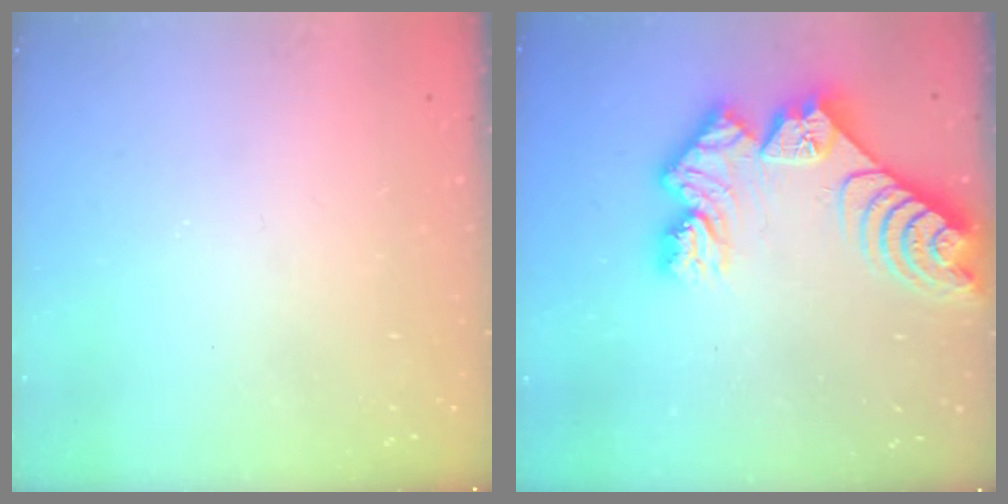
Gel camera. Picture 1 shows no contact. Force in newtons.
{"total": 13.4, "press": 13.3, "slide": 1.4}